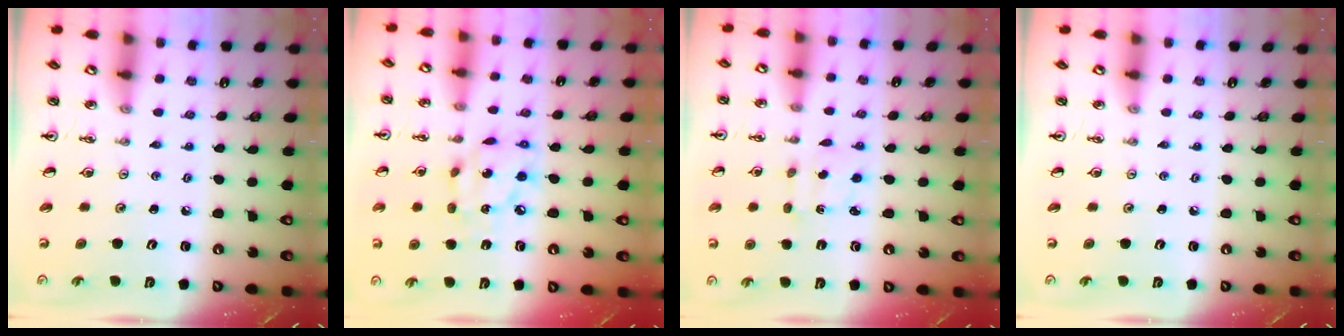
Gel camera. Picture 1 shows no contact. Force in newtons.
{"total": 11.2, "press": 11.1, "slide": 1.0}
{"total": 2.4, "press": 2.4, "slide": 0.6}
{"total": 0.0}